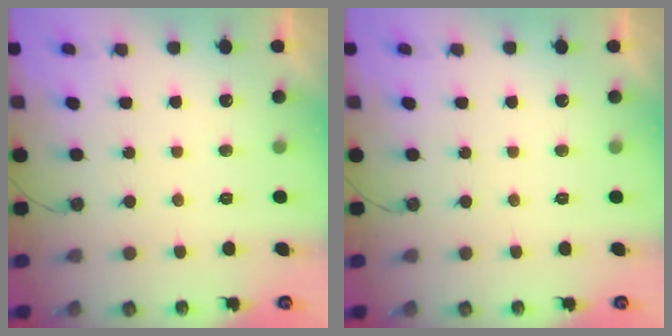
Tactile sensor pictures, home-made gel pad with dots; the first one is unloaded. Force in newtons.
{"total": 0.0}